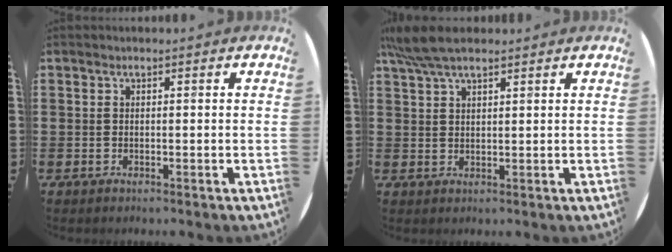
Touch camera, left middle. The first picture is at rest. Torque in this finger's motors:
{"motor_torque": [1.14, -1.00, 0.19, 0.13]}